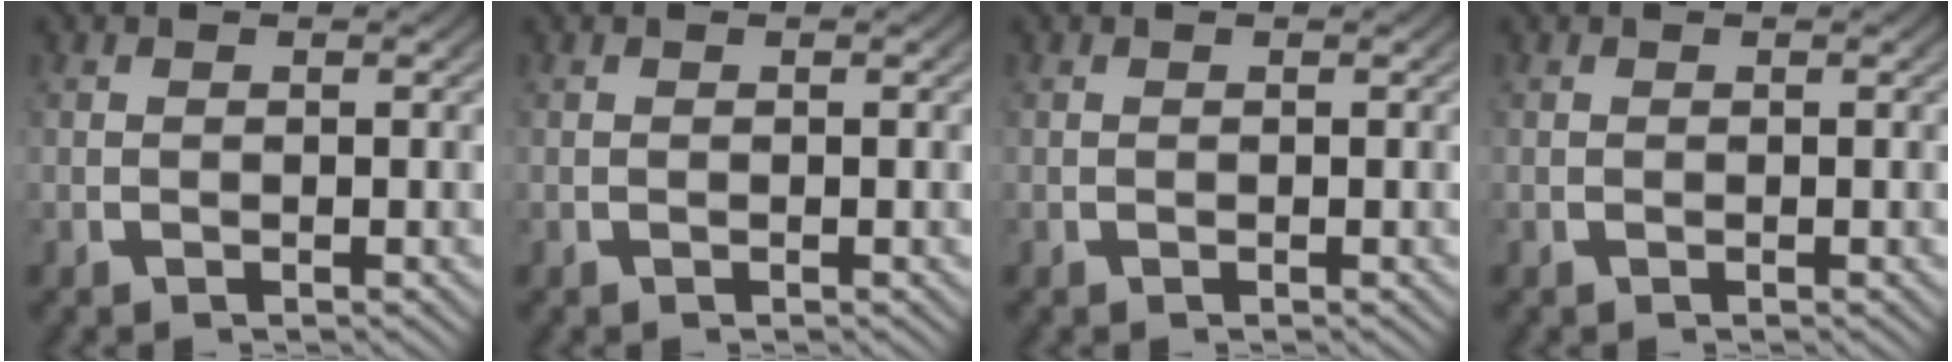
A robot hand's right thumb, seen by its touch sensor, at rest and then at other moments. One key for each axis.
{"total": 0.0}
{"total": 0.0}
{"total": 0.0}